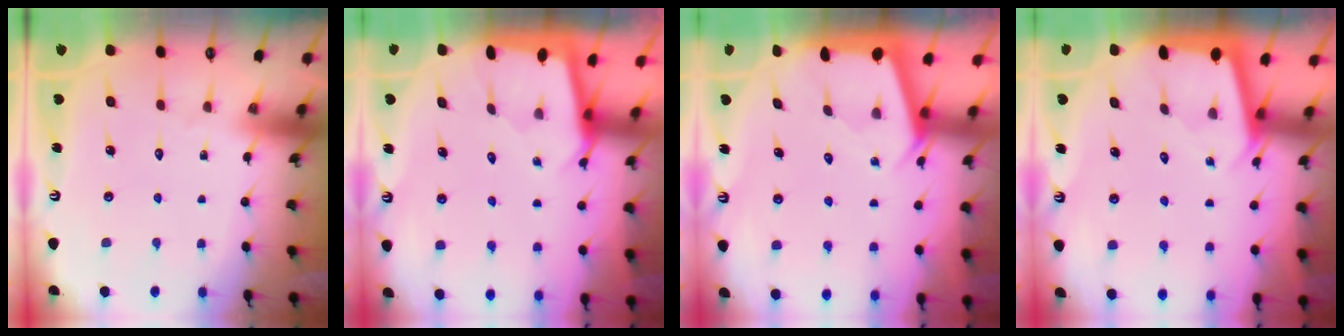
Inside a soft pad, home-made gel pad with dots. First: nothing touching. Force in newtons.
{"total": 1.6, "press": 1.6, "slide": 0.2}
{"total": 2.4, "press": 2.4, "slide": 0.3}
{"total": 2.1, "press": 2.1, "slide": 0.1}